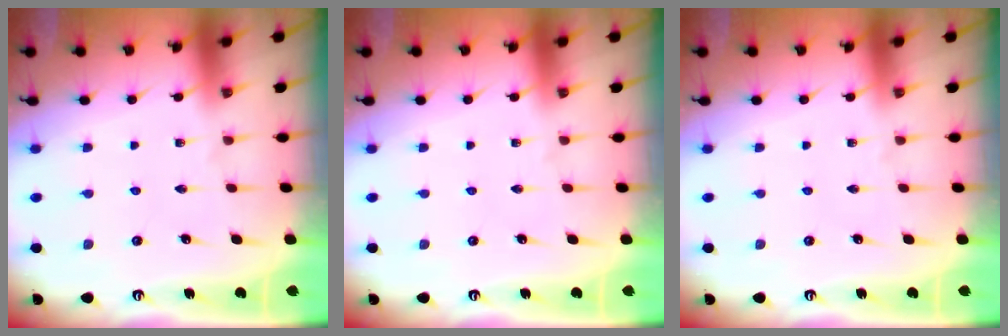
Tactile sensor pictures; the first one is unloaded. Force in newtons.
{"total": 0.0}
{"total": 0.0}